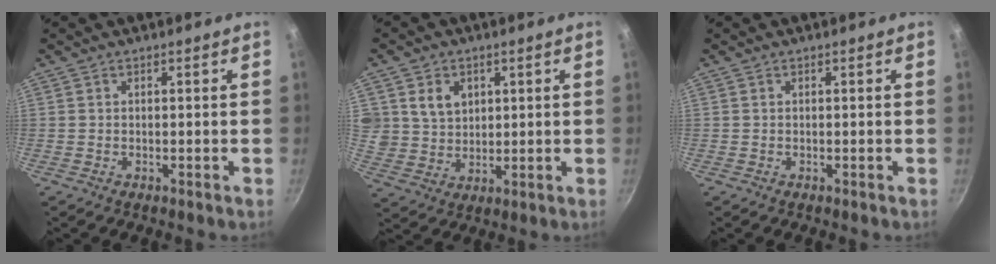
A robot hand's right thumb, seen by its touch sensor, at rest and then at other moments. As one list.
[{"total": 7.6, "force": [2.6, 6.4, 3.2], "torque": [-0.037, -0.013, 0.053]}, {"total": 0.0}]